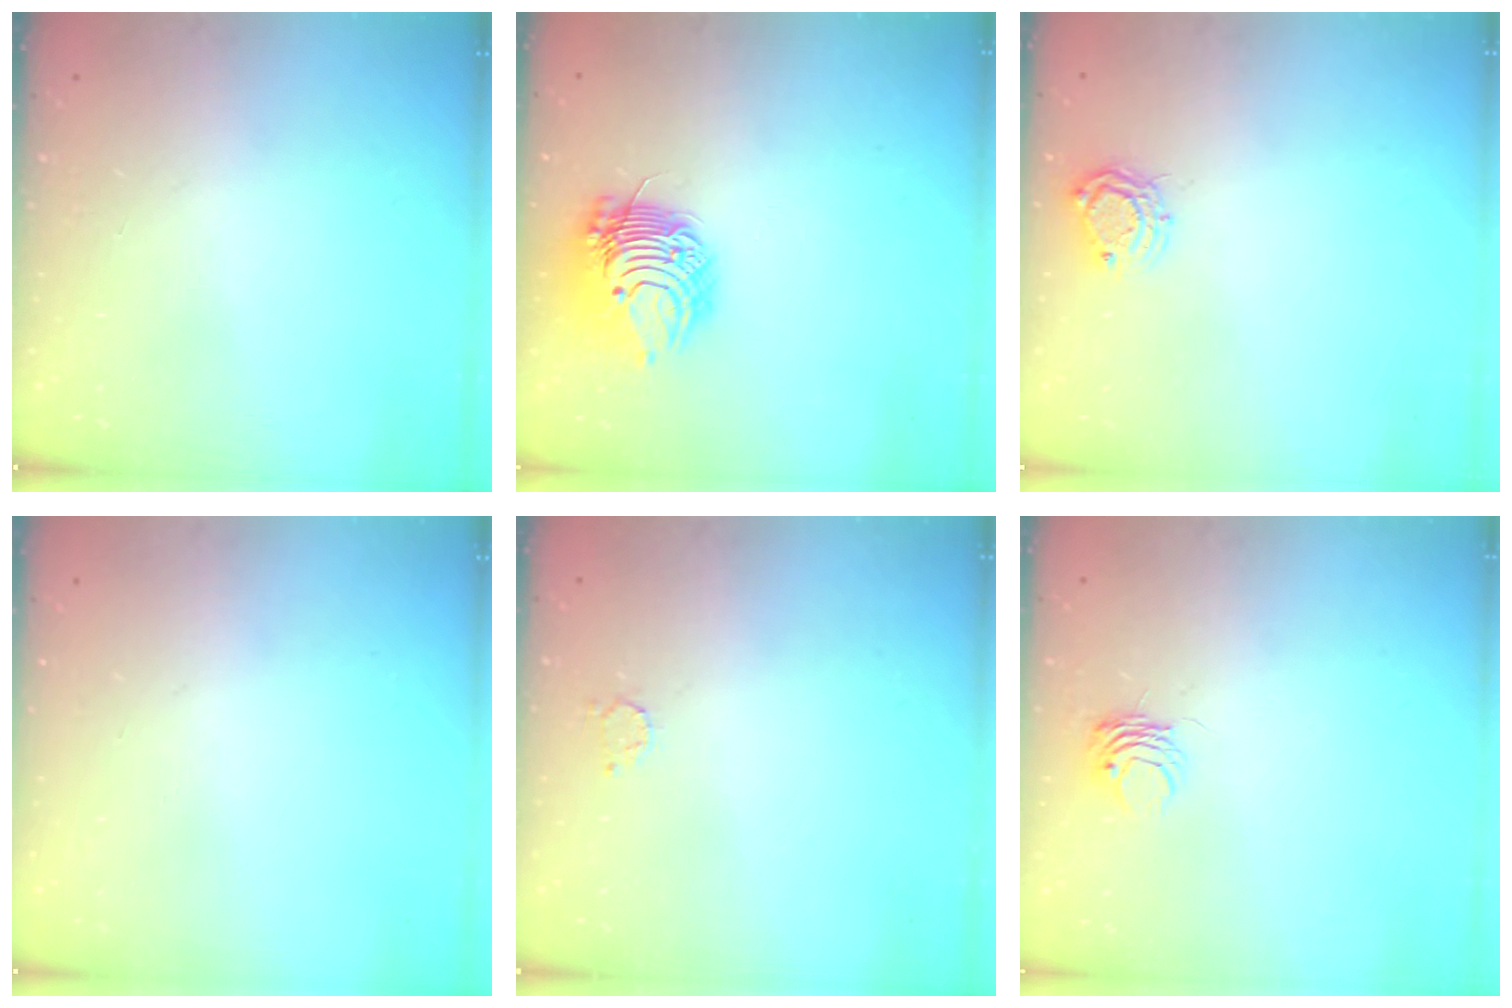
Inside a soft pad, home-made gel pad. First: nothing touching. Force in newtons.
{"total": 13.2, "press": 13.2, "slide": 0.1}
{"total": 6.6, "press": 6.6, "slide": 0.5}
{"total": 0.0}
{"total": 1.7, "press": 1.7, "slide": 0.3}
{"total": 4.7, "press": 4.7, "slide": 0.1}